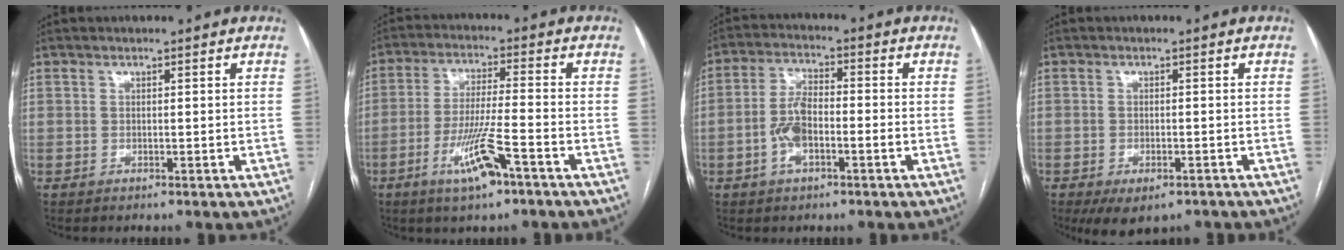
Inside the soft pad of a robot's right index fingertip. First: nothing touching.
{"total": 9.3, "force": [-4.9, 0.8, 7.9], "torque": [-0.155, -0.010, -0.085]}
{"total": 6.4, "force": [-1.9, 2.6, 5.5], "torque": [-0.122, 0.012, -0.037]}
{"total": 5.9, "force": [-4.0, 2.7, 3.4], "torque": [-0.050, -0.006, -0.054]}